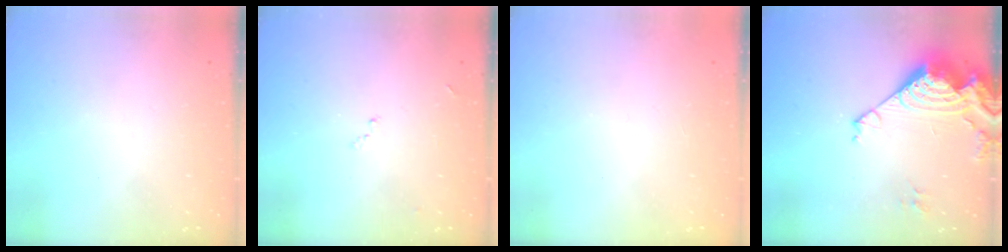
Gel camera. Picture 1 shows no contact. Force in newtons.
{"total": 9.6, "press": 9.6, "slide": 1.2}
{"total": 1.1, "press": 1.1, "slide": 0.1}
{"total": 15.3, "press": 15.2, "slide": 1.8}